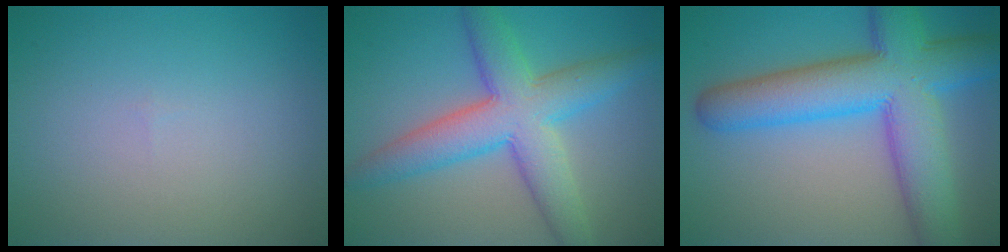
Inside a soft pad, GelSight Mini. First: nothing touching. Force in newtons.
{"total": 7.7, "press": 7.7, "slide": 0.1}
{"total": 10.9, "press": 10.9, "slide": 0.6}